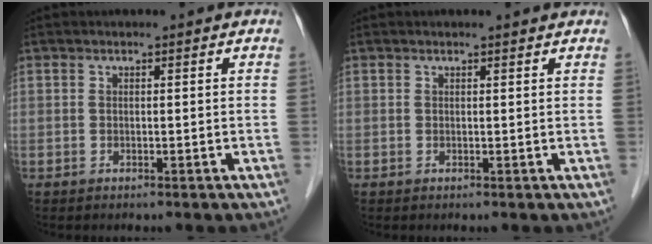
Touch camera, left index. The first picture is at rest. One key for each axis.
{"total": 1.2, "fx": 1.1, "fy": 0.0, "fz": 0.3, "tx": -0.011, "ty": 0.003, "tz": 0.013}